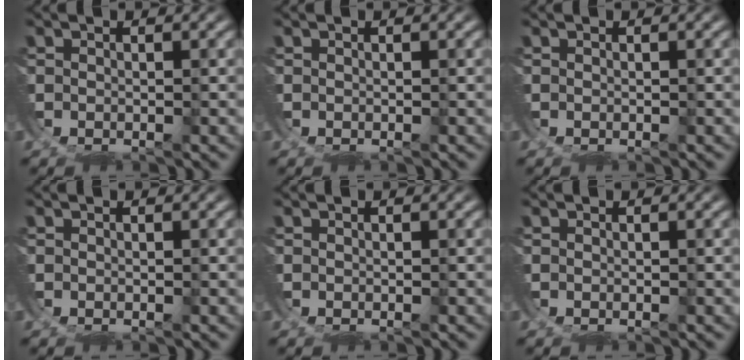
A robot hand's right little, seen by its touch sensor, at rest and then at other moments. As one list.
[{"total": 0.0}, {"total": 0.0}, {"total": 0.0}, {"total": 0.0}, {"total": 0.0}]